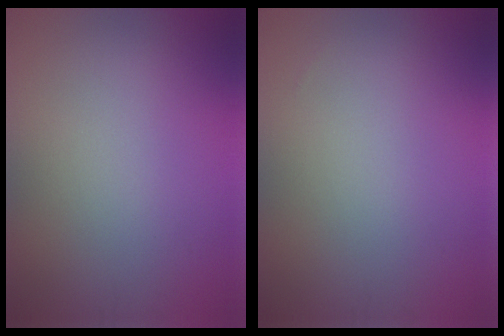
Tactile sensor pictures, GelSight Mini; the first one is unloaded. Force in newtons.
{"total": 0.0}